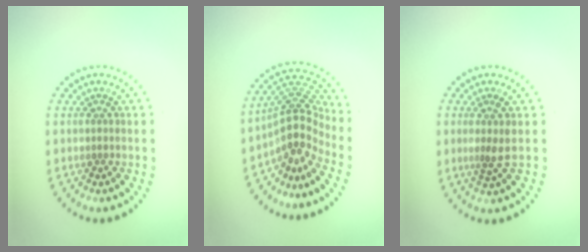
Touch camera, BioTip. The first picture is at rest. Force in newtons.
{"total": 4.5, "press": 3.2, "slide": 3.2}
{"total": 2.0, "press": 1.5, "slide": 1.4}